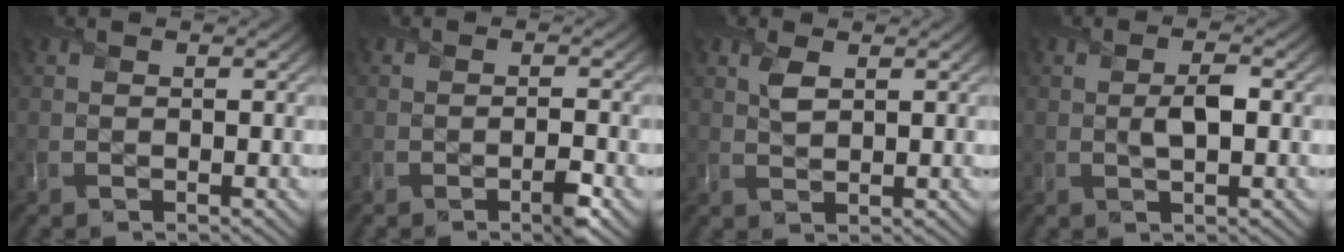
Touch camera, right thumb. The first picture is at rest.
{"total": 2.1, "force": [-1.3, 0.3, 1.6], "torque": [-0.024, 0.002, -0.024]}
{"total": 2.1, "force": [1.1, 0.9, 1.5], "torque": [-0.034, 0.001, 0.022]}
{"total": 2.5, "force": [0.0, 0.9, 2.3], "torque": [-0.046, 0.001, 0.000]}